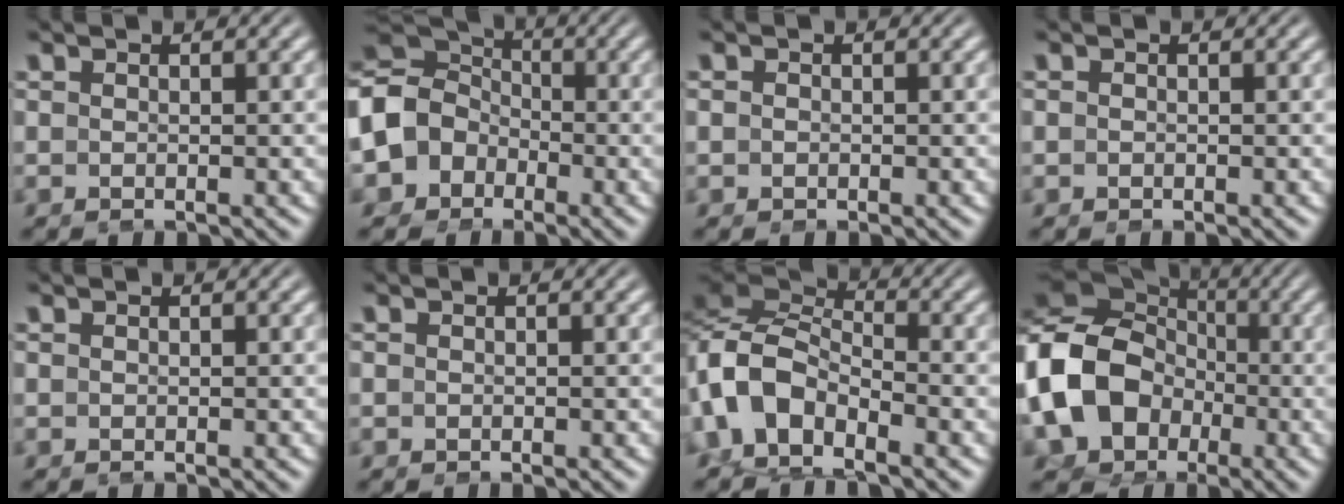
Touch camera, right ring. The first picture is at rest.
{"total": 12.3, "force": [-0.9, 11.0, 5.3], "torque": [-0.142, -0.032, -0.021]}
{"total": 1.3, "force": [-0.2, 1.2, 0.5], "torque": [-0.019, -0.007, -0.003]}
{"total": 0.9, "force": [-0.3, 0.8, 0.4], "torque": [-0.016, -0.008, -0.002]}
{"total": 0.0}
{"total": 0.7, "force": [-0.3, 0.5, 0.3], "torque": [-0.010, -0.007, -0.002]}
{"total": 9.7, "force": [-1.4, 8.3, 4.8], "torque": [-0.143, -0.022, -0.033]}
{"total": 14.1, "force": [-1.4, 12.0, 7.2], "torque": [-0.185, -0.036, -0.019]}